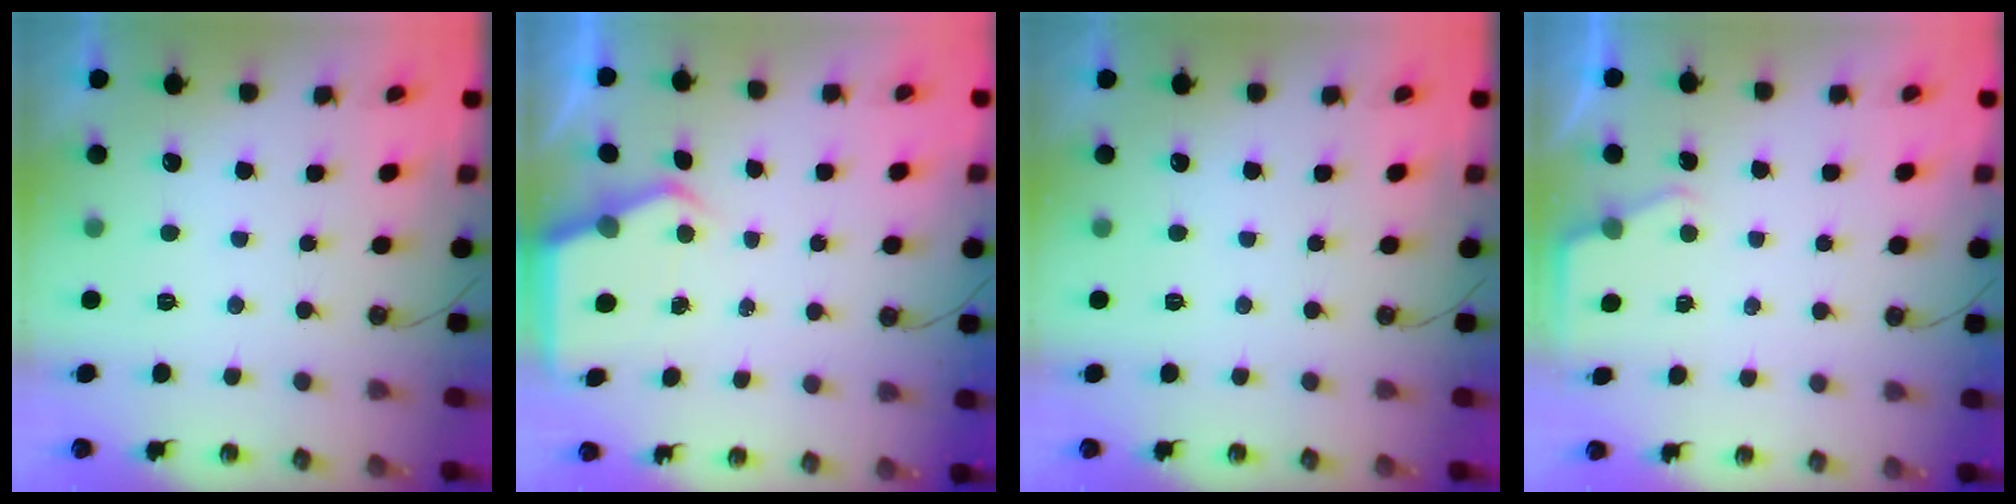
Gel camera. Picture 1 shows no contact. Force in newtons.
{"total": 4.3, "press": 4.3, "slide": 0.5}
{"total": 0.0}
{"total": 3.0, "press": 2.9, "slide": 0.5}